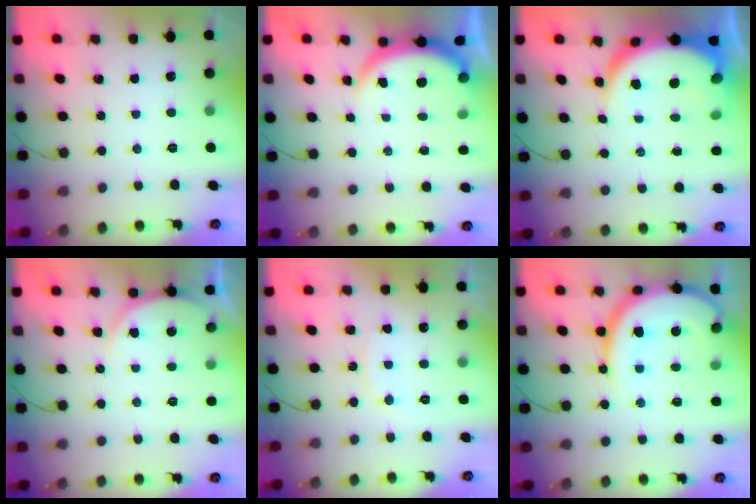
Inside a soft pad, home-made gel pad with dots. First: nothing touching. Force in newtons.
{"total": 3.7, "press": 3.7, "slide": 0.1}
{"total": 9.7, "press": 9.6, "slide": 1.2}
{"total": 5.5, "press": 5.5, "slide": 0.3}
{"total": 7.0, "press": 7.0, "slide": 0.4}
{"total": 15.3, "press": 15.2, "slide": 1.2}